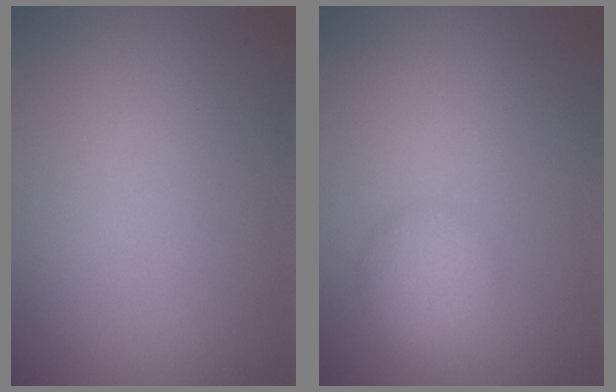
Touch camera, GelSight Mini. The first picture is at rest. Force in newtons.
{"total": 2.5, "press": 2.5, "slide": 0.1}